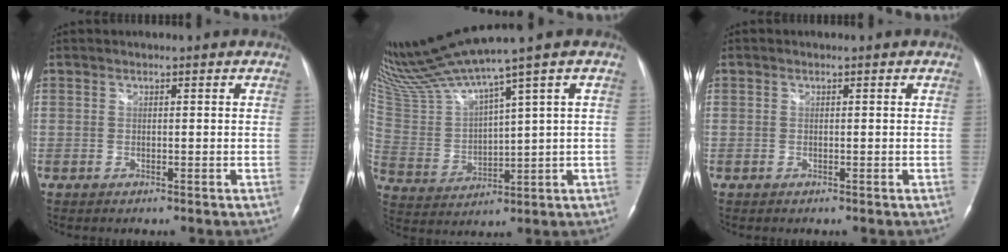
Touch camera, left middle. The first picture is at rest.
{"total": 12.4, "force": [10.6, -2.0, 6.1], "torque": [-0.136, -0.006, 0.218]}
{"total": 0.0}